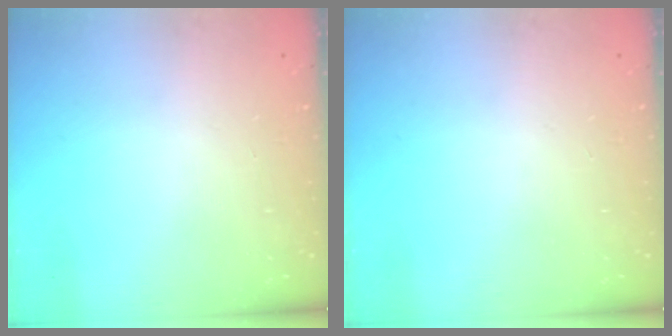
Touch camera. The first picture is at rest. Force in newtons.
{"total": 0.0}